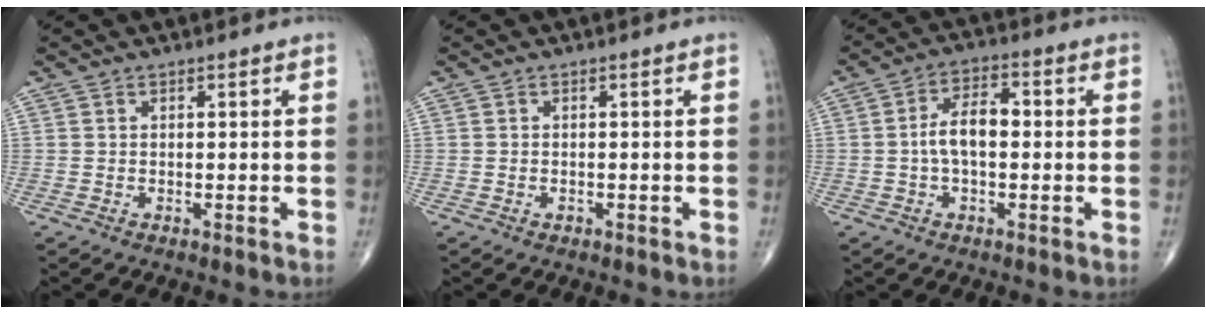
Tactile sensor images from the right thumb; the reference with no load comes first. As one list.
[{"total": 0.6, "force": [-0.2, 0.5, 0.4], "torque": [-0.008, 0.003, -0.003]}, {"total": 7.2, "force": [-0.2, 3.8, 6.1], "torque": [-0.109, 0.024, -0.012]}]